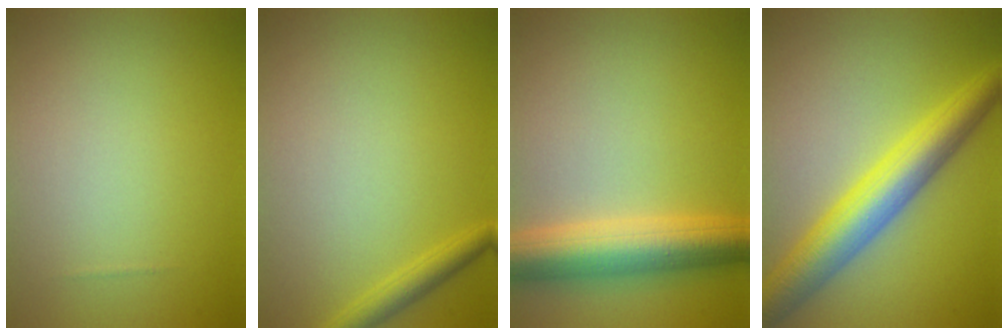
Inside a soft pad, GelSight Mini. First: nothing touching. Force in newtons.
{"total": 1.8, "press": 1.8, "slide": 0.1}
{"total": 6.8, "press": 6.8, "slide": 0.1}
{"total": 7.2, "press": 7.2, "slide": 0.2}